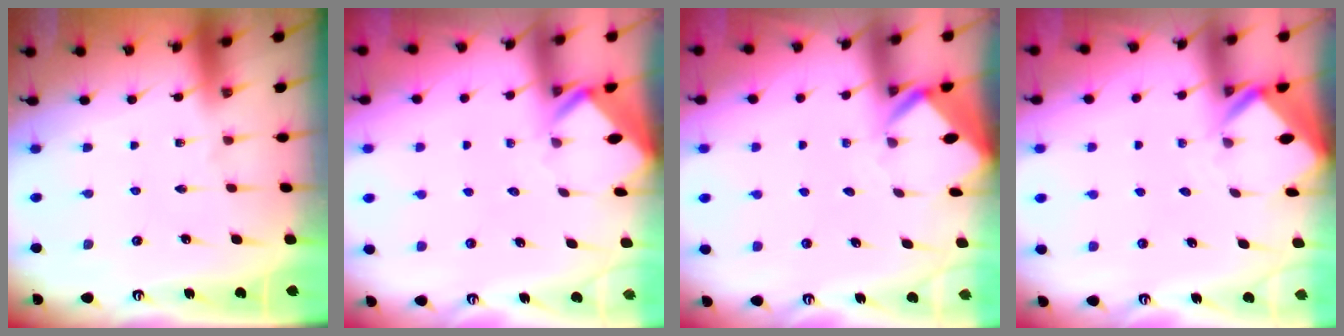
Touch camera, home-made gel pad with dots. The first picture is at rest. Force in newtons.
{"total": 2.8, "press": 2.8, "slide": 0.3}
{"total": 3.2, "press": 3.2, "slide": 0.2}
{"total": 2.9, "press": 2.9, "slide": 0.2}